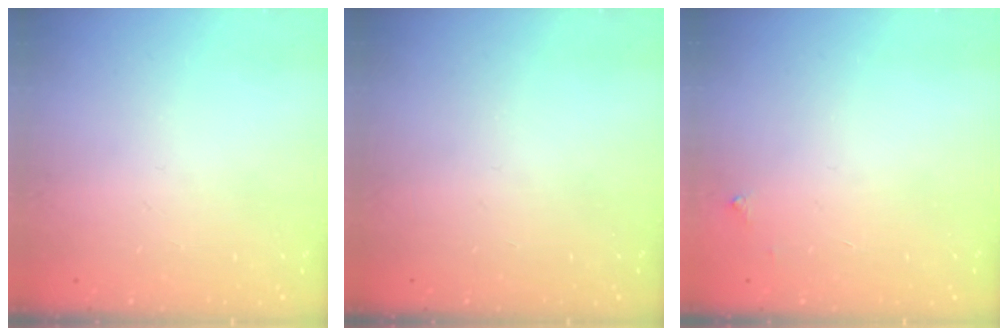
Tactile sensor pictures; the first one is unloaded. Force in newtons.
{"total": 0.0}
{"total": 2.5, "press": 2.5, "slide": 0.4}